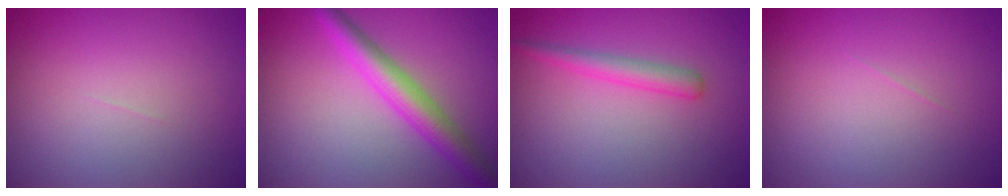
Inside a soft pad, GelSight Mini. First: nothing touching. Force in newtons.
{"total": 4.2, "press": 4.2, "slide": 0.2}
{"total": 2.0, "press": 2.0, "slide": 0.1}
{"total": 0.0}